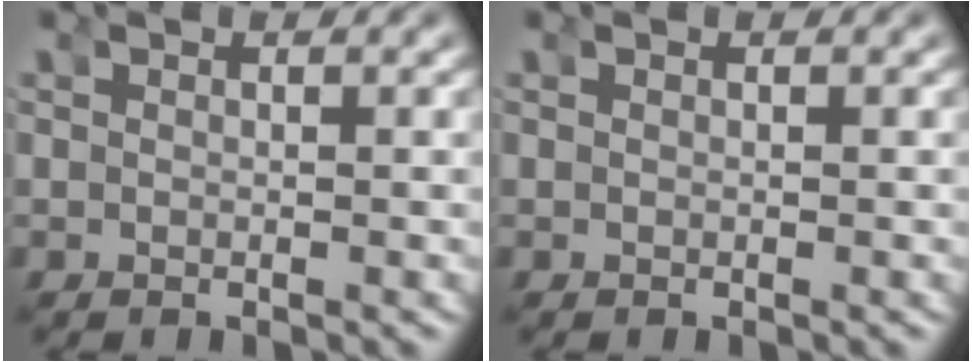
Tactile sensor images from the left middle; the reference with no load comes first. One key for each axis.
{"total": 0.0}